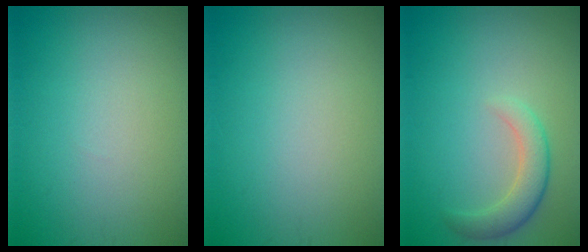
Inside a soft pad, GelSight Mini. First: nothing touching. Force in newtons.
{"total": 0.0}
{"total": 3.0, "press": 3.0, "slide": 0.4}